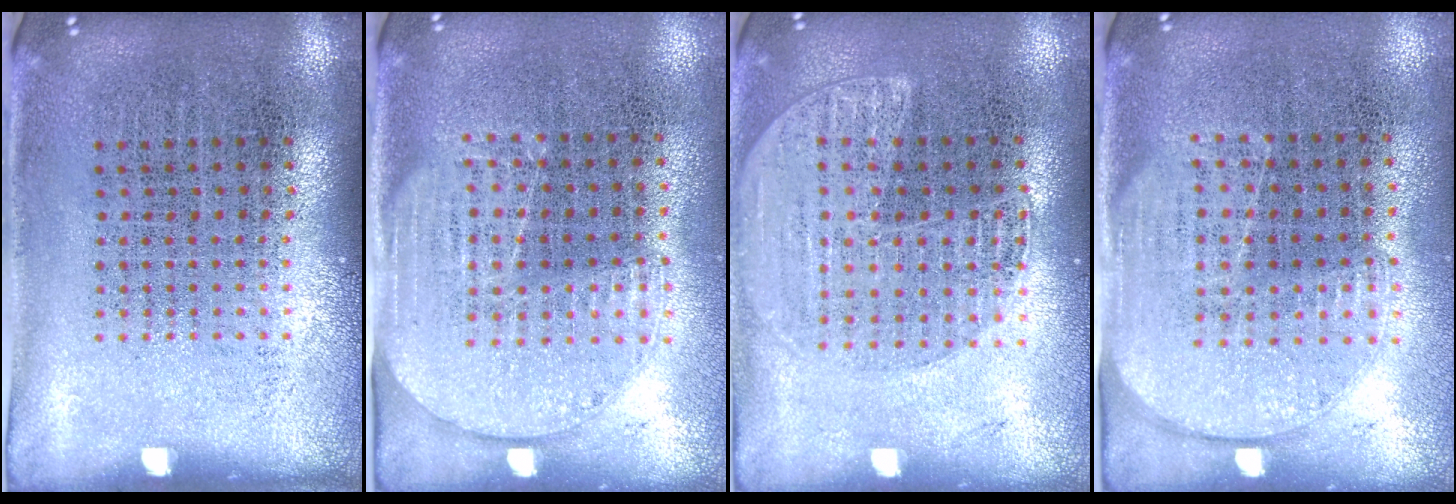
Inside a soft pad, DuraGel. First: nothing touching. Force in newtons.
{"total": 1.4, "press": 1.2, "slide": 0.7}
{"total": 1.5, "press": 1.4, "slide": 0.4}
{"total": 1.7, "press": 1.5, "slide": 0.8}